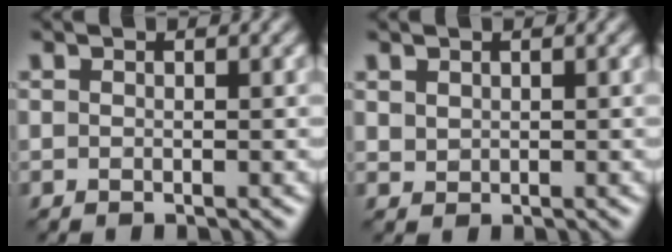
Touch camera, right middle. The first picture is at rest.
{"total": 0.8, "force": [0.6, 0.5, 0.3], "torque": [-0.008, -0.003, 0.016]}